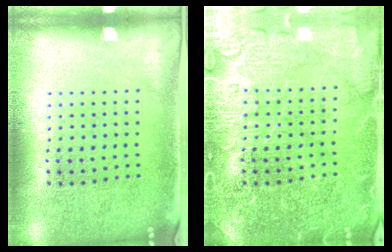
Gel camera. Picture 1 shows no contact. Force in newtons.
{"total": 4.1, "press": 4.1, "slide": 0.6}